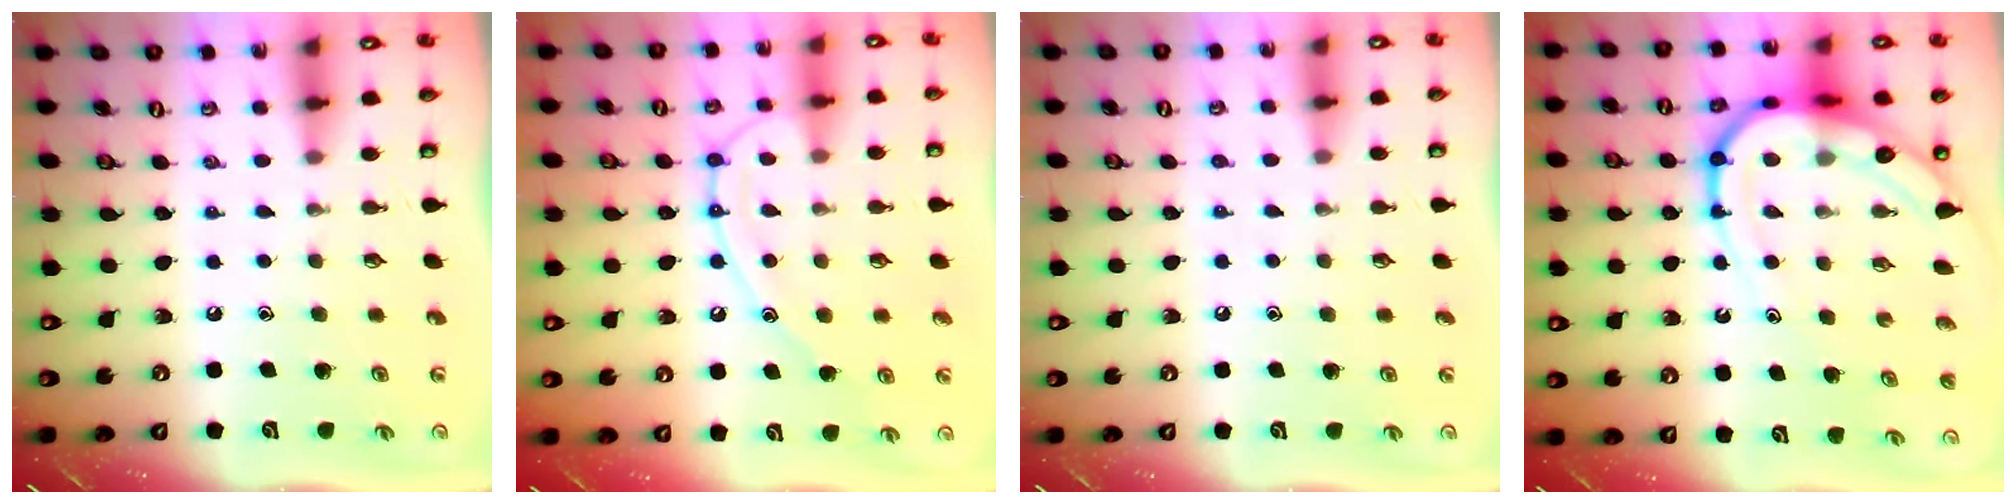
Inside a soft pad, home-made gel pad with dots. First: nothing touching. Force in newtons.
{"total": 13.7, "press": 13.6, "slide": 1.3}
{"total": 2.7, "press": 2.7, "slide": 0.2}
{"total": 14.4, "press": 14.4, "slide": 1.0}